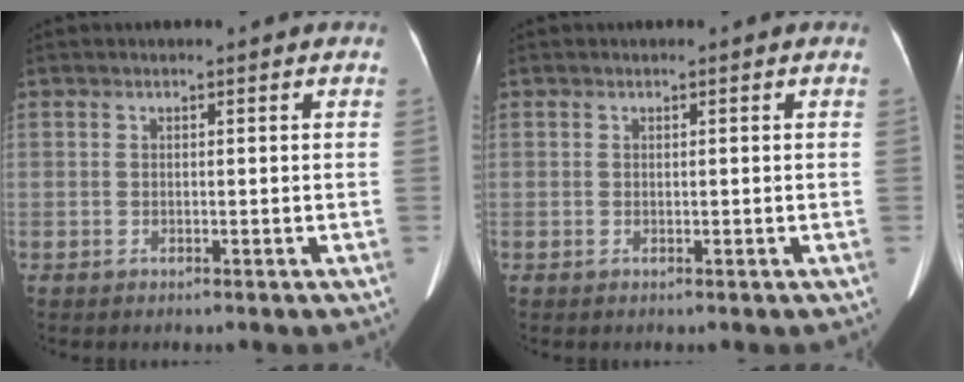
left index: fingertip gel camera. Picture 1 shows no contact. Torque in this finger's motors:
{"motor_torque": [-0.05, -0.05, 0.00, -0.03]}